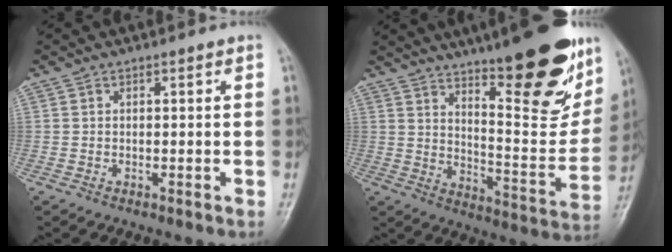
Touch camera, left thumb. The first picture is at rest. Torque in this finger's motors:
{"motor_torque": [0.91, 0.86, 1.29, -1.48, 0.13]}